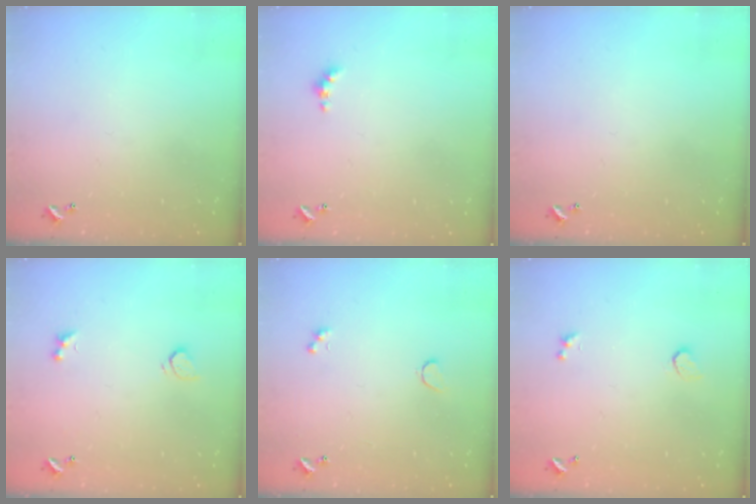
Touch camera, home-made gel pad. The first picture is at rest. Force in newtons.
{"total": 1.9, "press": 1.8, "slide": 0.6}
{"total": 0.0}
{"total": 2.0, "press": 1.7, "slide": 1.0}
{"total": 1.0, "press": 0.9, "slide": 0.5}
{"total": 1.1, "press": 0.7, "slide": 0.8}